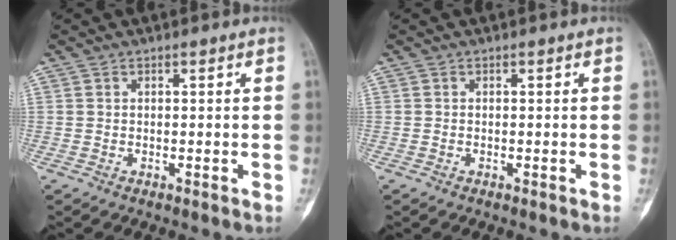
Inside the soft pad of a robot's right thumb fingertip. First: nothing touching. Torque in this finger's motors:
{"motor_torque": [-0.18, 0.09, -0.09, -0.05, -0.06]}